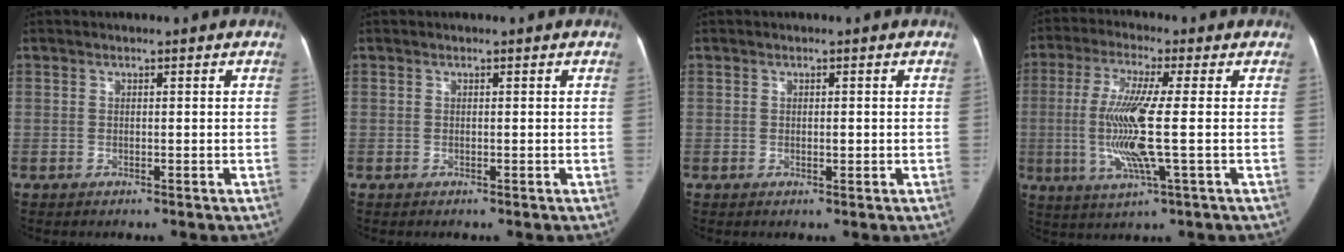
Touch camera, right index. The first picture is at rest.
{"total": 0.0}
{"total": 1.3, "force": [-0.1, 0.7, 1.1], "torque": [-0.018, 0.000, -0.001]}
{"total": 11.2, "force": [-1.0, 0.4, 11.2], "torque": [-0.236, -0.008, -0.024]}